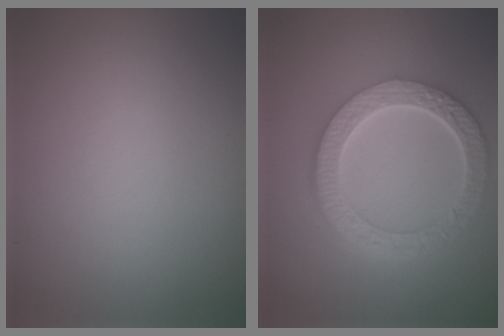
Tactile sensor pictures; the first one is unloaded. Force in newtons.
{"total": 6.8, "press": 5.0, "slide": 4.6}